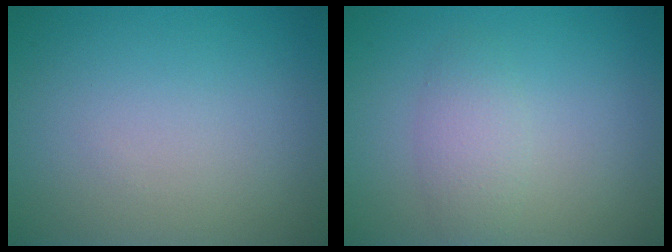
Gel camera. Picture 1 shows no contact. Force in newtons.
{"total": 2.1, "press": 2.1, "slide": 0.1}